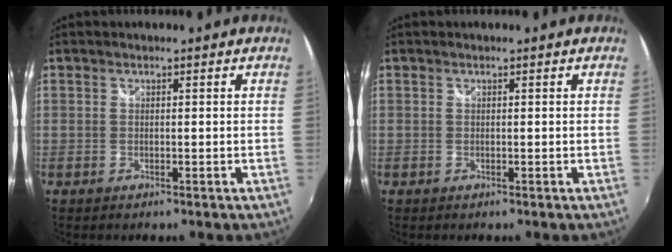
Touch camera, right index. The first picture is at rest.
{"total": 0.0}